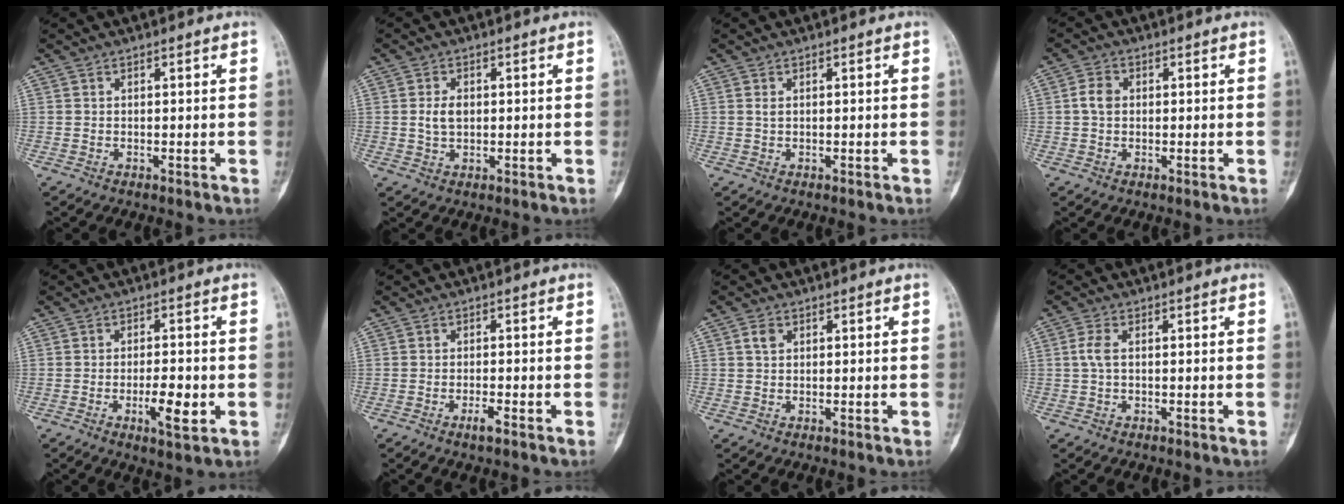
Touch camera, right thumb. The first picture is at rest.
{"total": 3.4, "force": [0.3, 2.2, 2.6], "torque": [-0.047, 0.002, 0.007]}
{"total": 0.6, "force": [0.2, 0.3, 0.5], "torque": [-0.009, 0.004, 0.004]}
{"total": 3.2, "force": [0.3, 2.4, 2.0], "torque": [-0.037, 0.006, 0.001]}
{"total": 6.2, "force": [-1.7, 2.0, 5.7], "torque": [-0.086, -0.002, -0.024]}
{"total": 2.0, "force": [-1.2, 0.3, 1.5], "torque": [-0.032, 0.002, -0.023]}
{"total": 1.8, "force": [0.7, 1.3, 1.1], "torque": [-0.017, 0.002, 0.012]}
{"total": 2.5, "force": [0.3, 1.1, 2.2], "torque": [-0.061, 0.005, 0.004]}